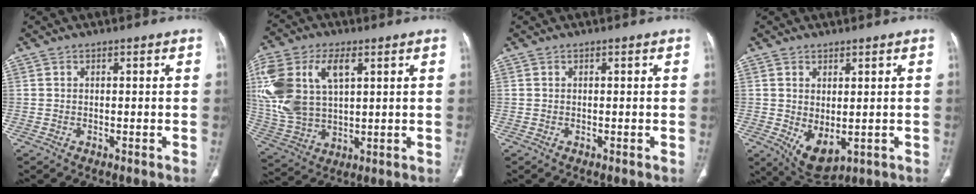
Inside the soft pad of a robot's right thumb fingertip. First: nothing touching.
{"total": 19.1, "force": [5.5, 11.2, 14.5], "torque": [-0.322, -0.001, 0.109]}
{"total": 0.0}
{"total": 6.6, "force": [-0.6, 3.7, 5.4], "torque": [-0.083, -0.013, 0.013]}